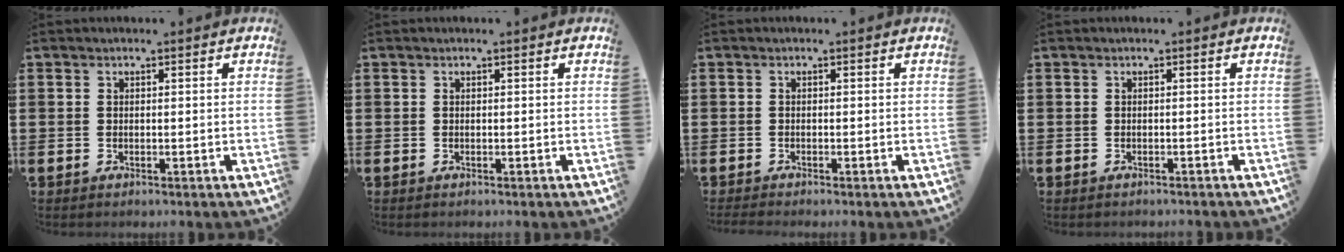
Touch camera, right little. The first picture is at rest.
{"total": 0.0}
{"total": 0.0}
{"total": 0.0}